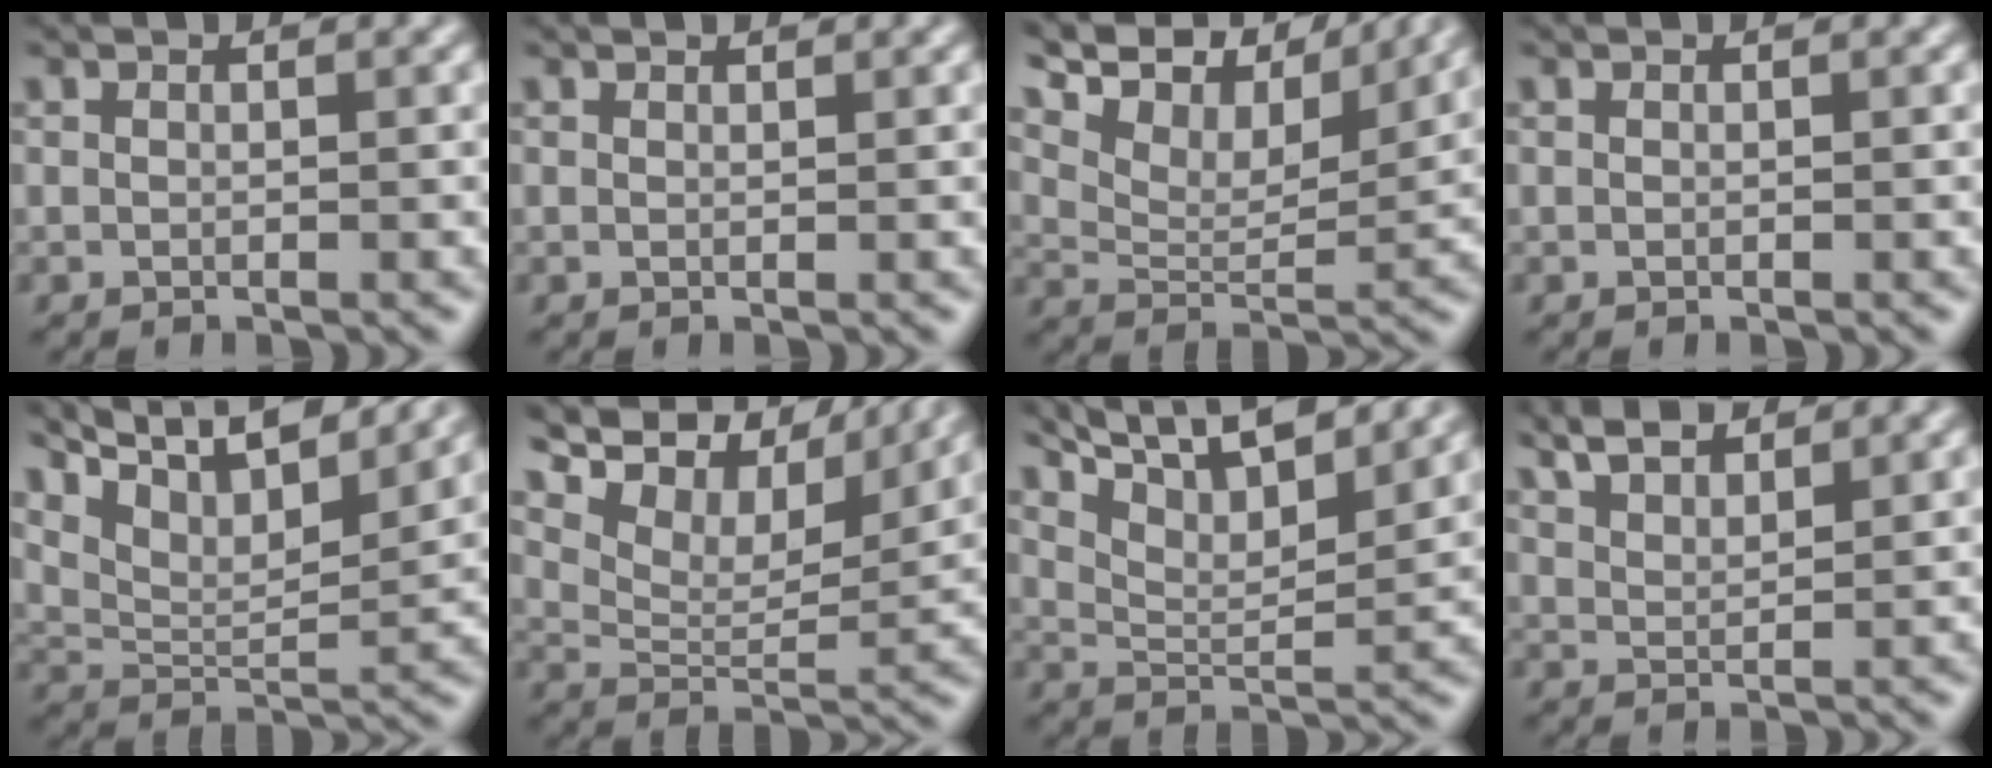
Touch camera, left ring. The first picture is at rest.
{"total": 0.7, "force": [0.6, 0.2, 0.2], "torque": [-0.002, 0.005, 0.001]}
{"total": 10.8, "force": [7.9, 3.9, 6.3], "torque": [-0.156, 0.034, 0.121]}
{"total": 0.0}
{"total": 10.8, "force": [7.2, 3.8, 7.1], "torque": [-0.130, 0.013, 0.119]}
{"total": 11.8, "force": [7.9, 5.0, 7.1], "torque": [-0.172, 0.044, 0.125]}
{"total": 10.5, "force": [7.8, 3.2, 6.3], "torque": [-0.124, 0.015, 0.109]}
{"total": 5.9, "force": [4.6, 2.0, 3.1], "torque": [-0.064, 0.034, 0.059]}